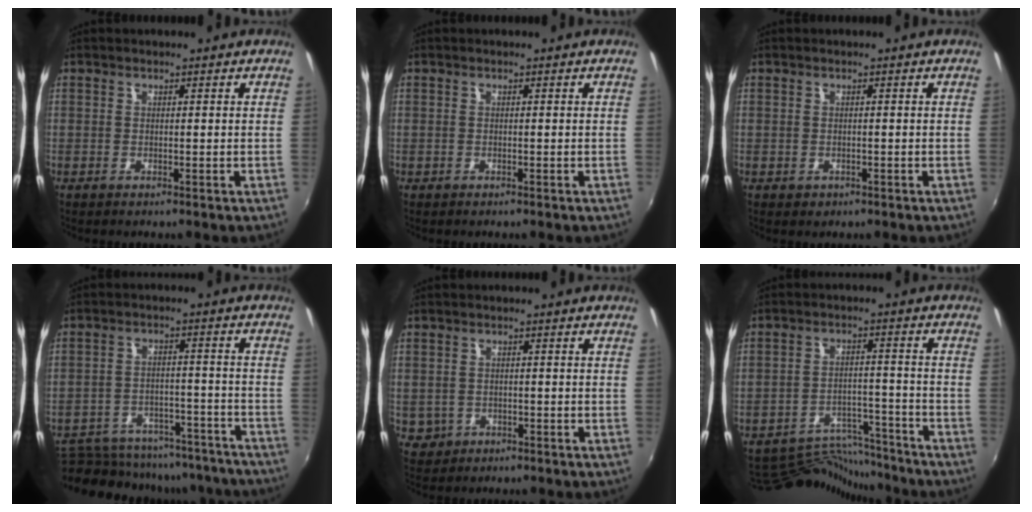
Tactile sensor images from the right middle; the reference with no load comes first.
{"total": 0.0}
{"total": 1.0, "force": [-0.5, 0.8, 0.3], "torque": [-0.006, -0.004, -0.005]}
{"total": 23.9, "force": [-20.7, 8.6, 8.3], "torque": [-0.176, 0.017, -0.261]}
{"total": 3.7, "force": [-1.0, 3.4, 1.1], "torque": [-0.036, 0.000, -0.007]}
{"total": 11.0, "force": [-10.7, 2.3, 0.9], "torque": [-0.032, 0.020, -0.164]}